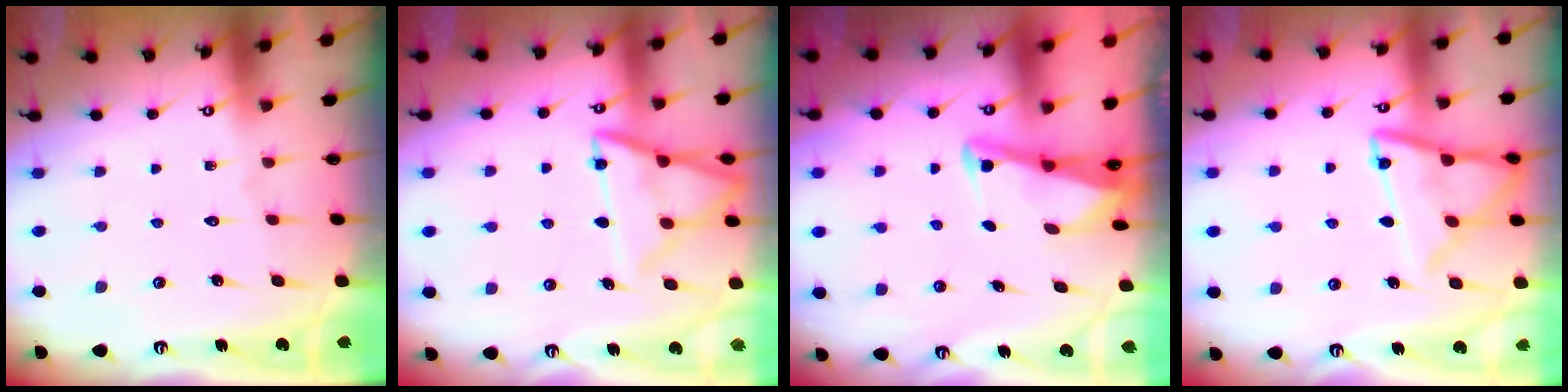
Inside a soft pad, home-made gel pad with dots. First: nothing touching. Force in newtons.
{"total": 13.1, "press": 13.1, "slide": 1.2}
{"total": 3.0, "press": 2.9, "slide": 0.4}
{"total": 14.2, "press": 14.2, "slide": 0.9}